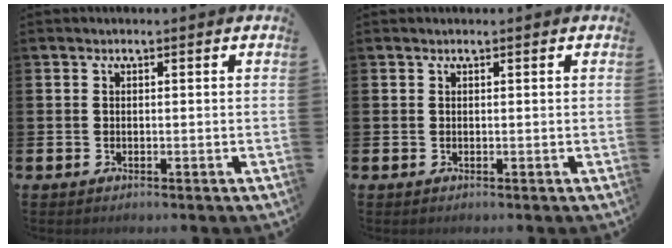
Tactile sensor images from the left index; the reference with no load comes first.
{"total": 0.0}